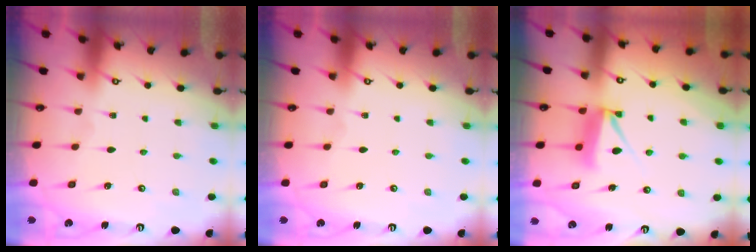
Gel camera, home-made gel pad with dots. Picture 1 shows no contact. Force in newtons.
{"total": 0.0}
{"total": 8.0, "press": 8.0, "slide": 0.7}